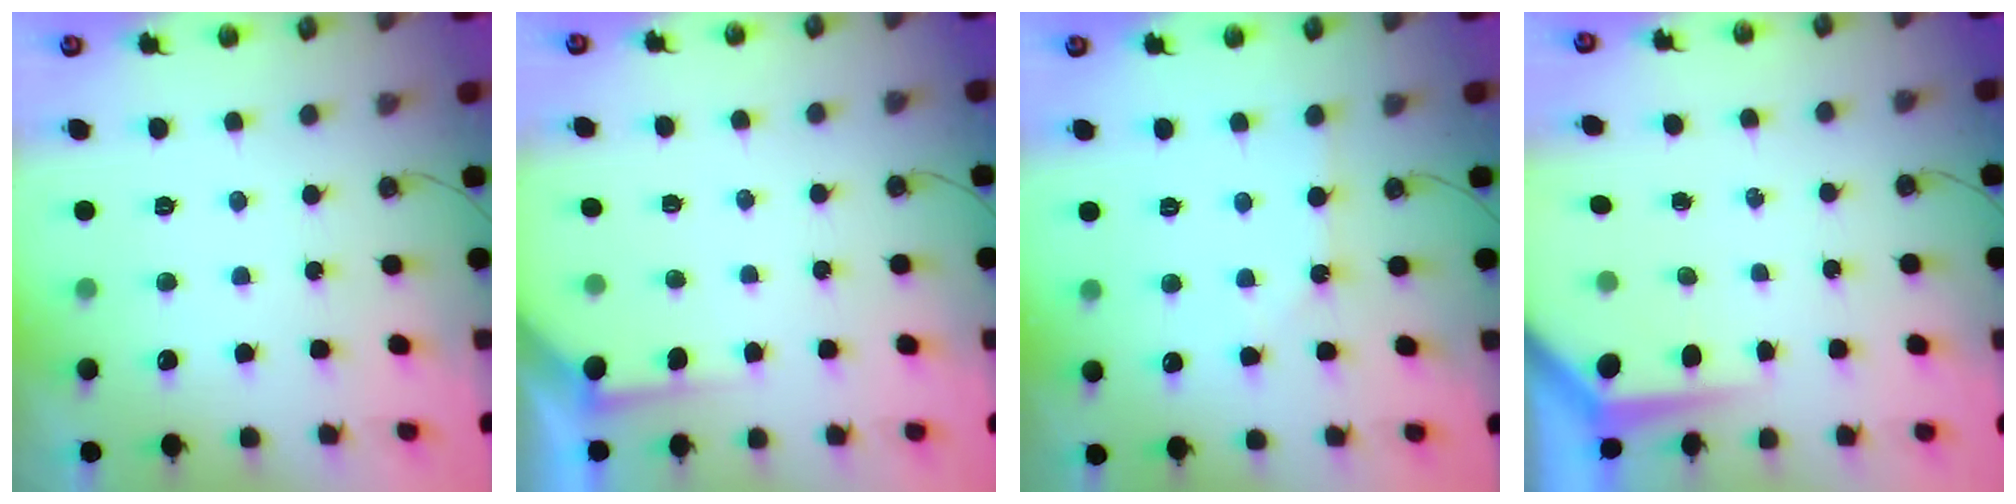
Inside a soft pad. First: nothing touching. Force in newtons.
{"total": 2.3, "press": 2.3, "slide": 0.3}
{"total": 0.9, "press": 0.9, "slide": 0.1}
{"total": 3.7, "press": 3.6, "slide": 0.3}